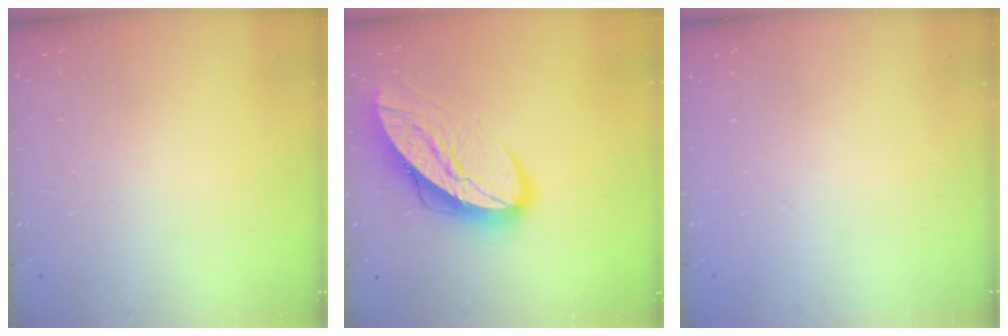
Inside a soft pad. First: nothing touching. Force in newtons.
{"total": 14.8, "press": 14.8, "slide": 1.3}
{"total": 0.0}